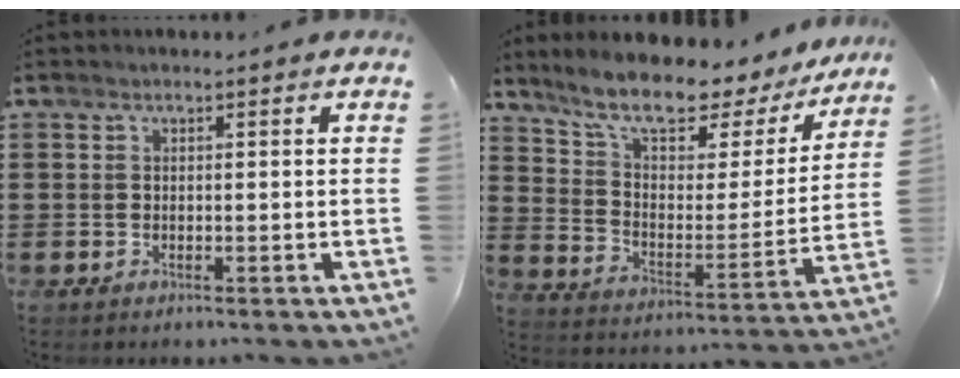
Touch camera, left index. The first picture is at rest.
{"total": 9.6, "force": [8.0, 2.2, 4.7], "torque": [-0.113, -0.057, 0.134]}